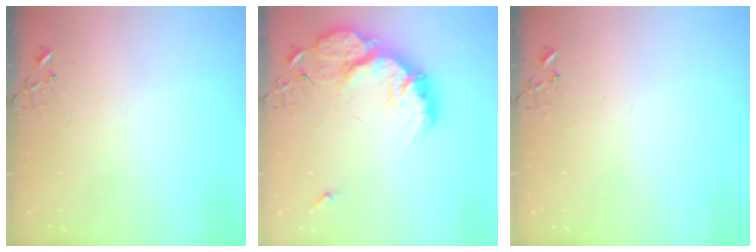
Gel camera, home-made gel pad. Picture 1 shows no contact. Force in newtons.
{"total": 19.6, "press": 19.6, "slide": 1.3}
{"total": 0.0}